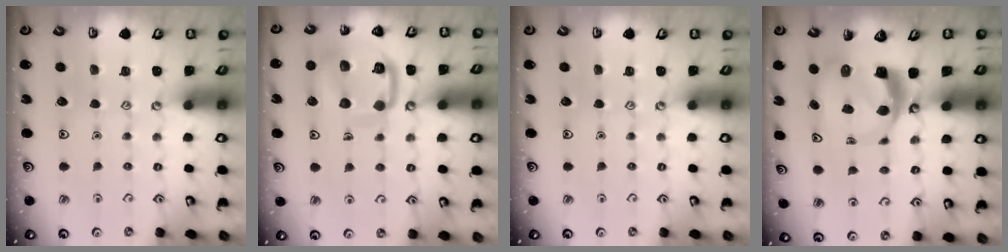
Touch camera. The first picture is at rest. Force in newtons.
{"total": 14.4, "press": 14.3, "slide": 1.5}
{"total": 0.0}
{"total": 7.2, "press": 7.2, "slide": 1.0}